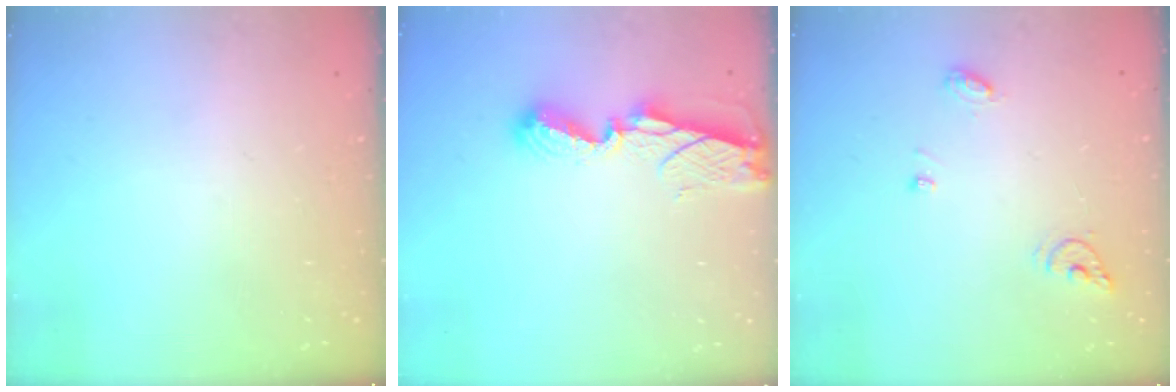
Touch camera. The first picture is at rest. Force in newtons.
{"total": 6.8, "press": 6.7, "slide": 0.8}
{"total": 6.1, "press": 6.1, "slide": 0.6}